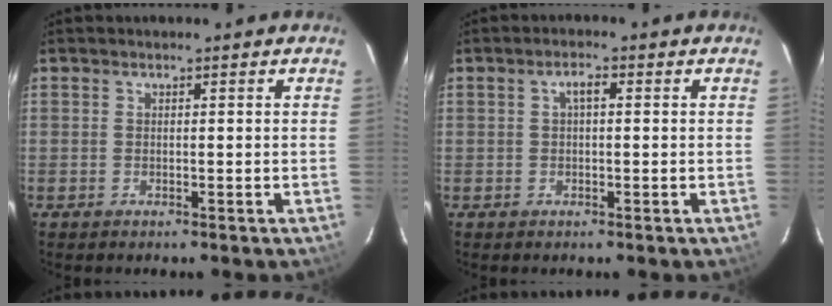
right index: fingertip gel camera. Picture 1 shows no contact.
{"total": 1.9, "force": [0.2, 0.7, 1.7], "torque": [-0.034, 0.010, 0.004]}